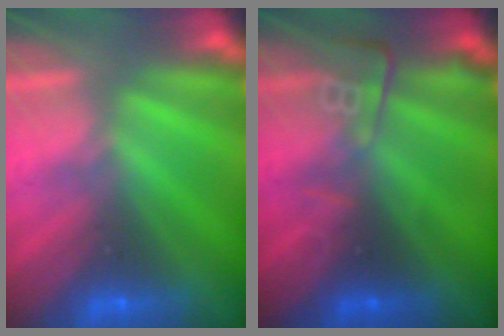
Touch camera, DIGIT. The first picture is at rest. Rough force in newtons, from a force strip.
{"total": 2.7}